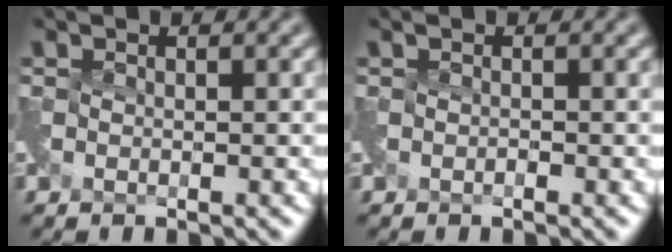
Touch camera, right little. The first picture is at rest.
{"total": 0.0}